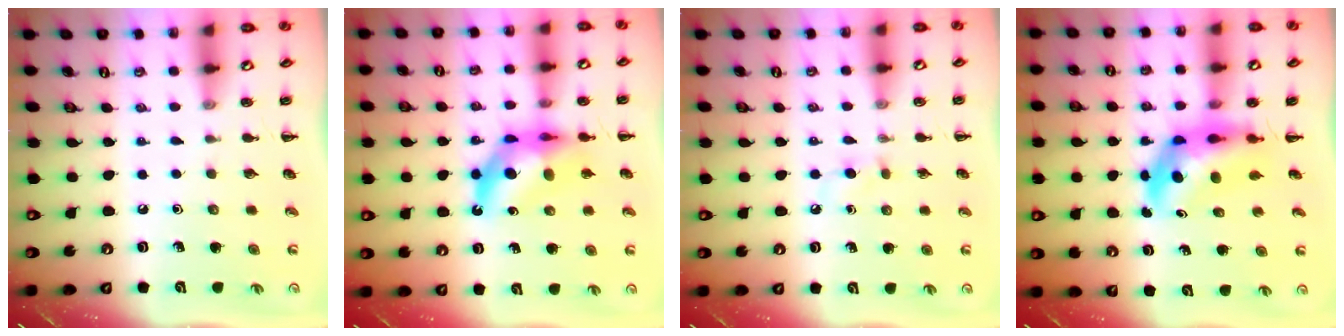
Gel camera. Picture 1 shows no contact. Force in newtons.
{"total": 11.5, "press": 10.9, "slide": 3.5}
{"total": 2.6, "press": 2.4, "slide": 1.1}
{"total": 5.7, "press": 5.4, "slide": 1.9}